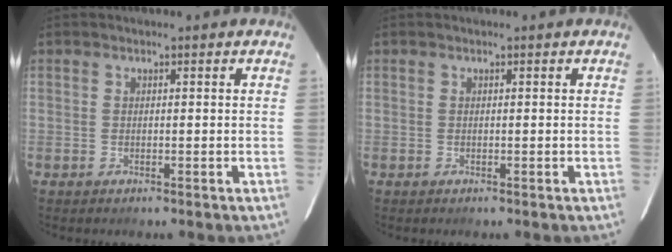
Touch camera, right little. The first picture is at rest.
{"total": 0.0}